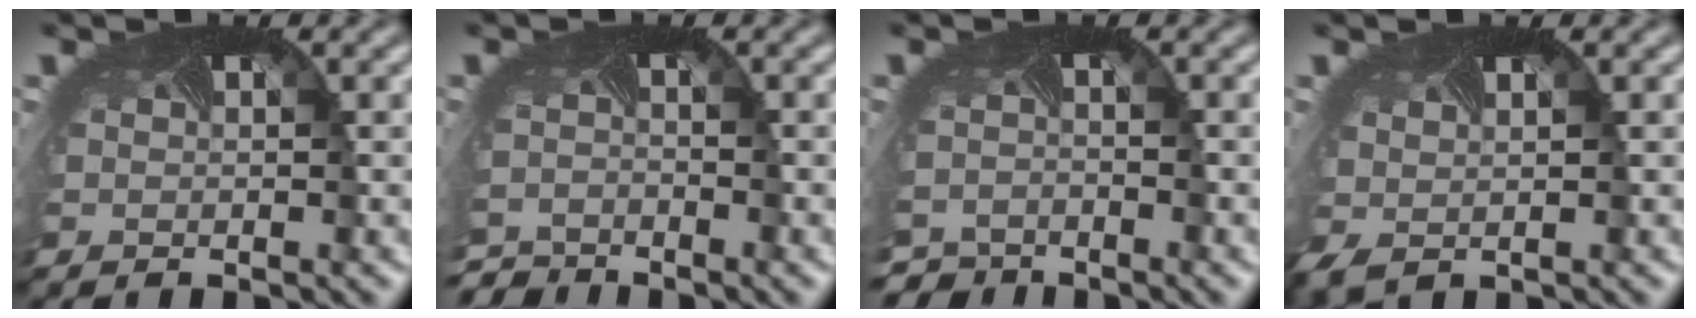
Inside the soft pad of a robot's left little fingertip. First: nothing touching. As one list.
[{"total": 3.2, "force": [-3.2, 0.2, -0.4], "torque": [-0.003, -0.022, -0.064]}, {"total": 3.5, "force": [-3.4, 1.0, 0.0], "torque": [-0.005, -0.026, -0.062]}, {"total": 1.5, "force": [0.0, 0.9, 1.1], "torque": [-0.040, -0.006, 0.009]}]